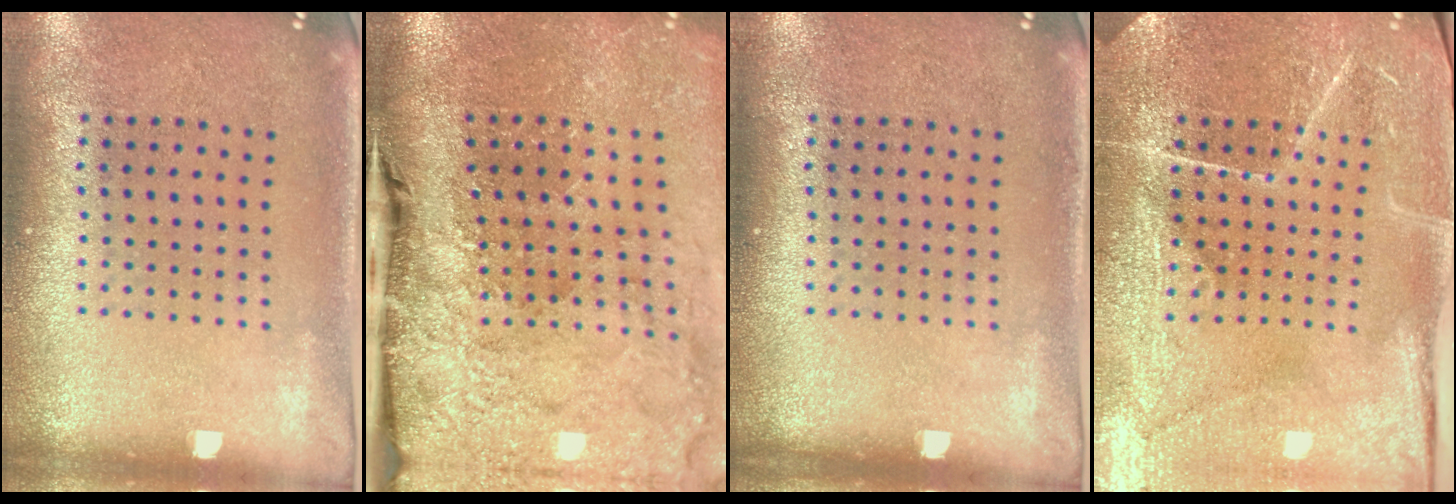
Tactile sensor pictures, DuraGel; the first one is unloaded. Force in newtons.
{"total": 4.6, "press": 3.6, "slide": 2.9}
{"total": 0.0}
{"total": 4.1, "press": 4.0, "slide": 1.0}